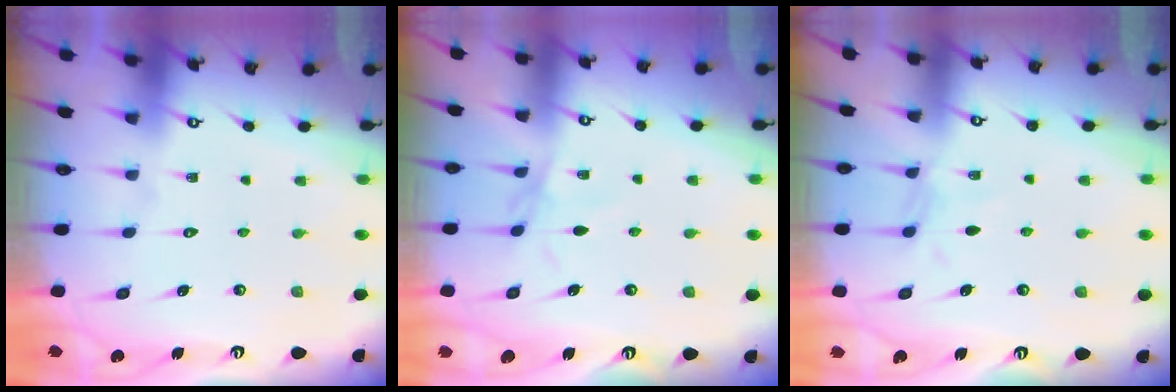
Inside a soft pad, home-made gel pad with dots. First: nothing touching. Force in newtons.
{"total": 2.0, "press": 2.0, "slide": 0.4}
{"total": 4.7, "press": 4.6, "slide": 0.6}